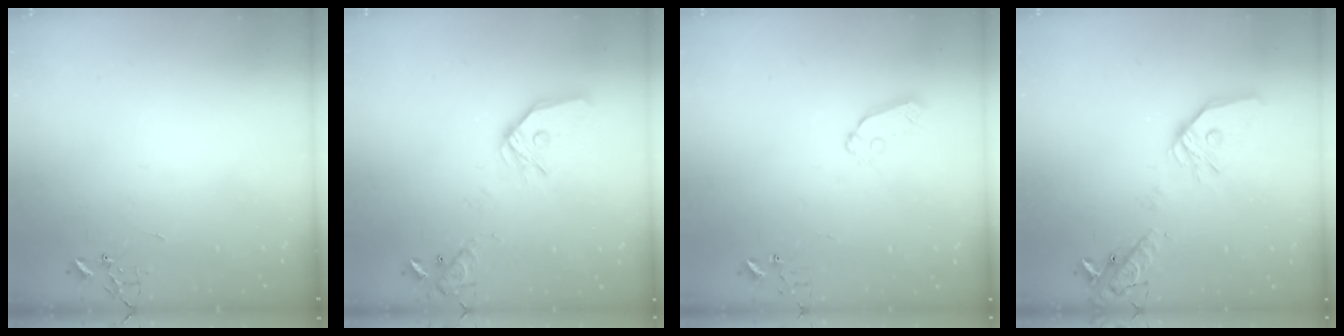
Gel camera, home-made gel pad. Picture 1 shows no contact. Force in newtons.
{"total": 15.8, "press": 15.6, "slide": 2.1}
{"total": 7.0, "press": 7.0, "slide": 0.6}
{"total": 18.6, "press": 18.3, "slide": 3.1}